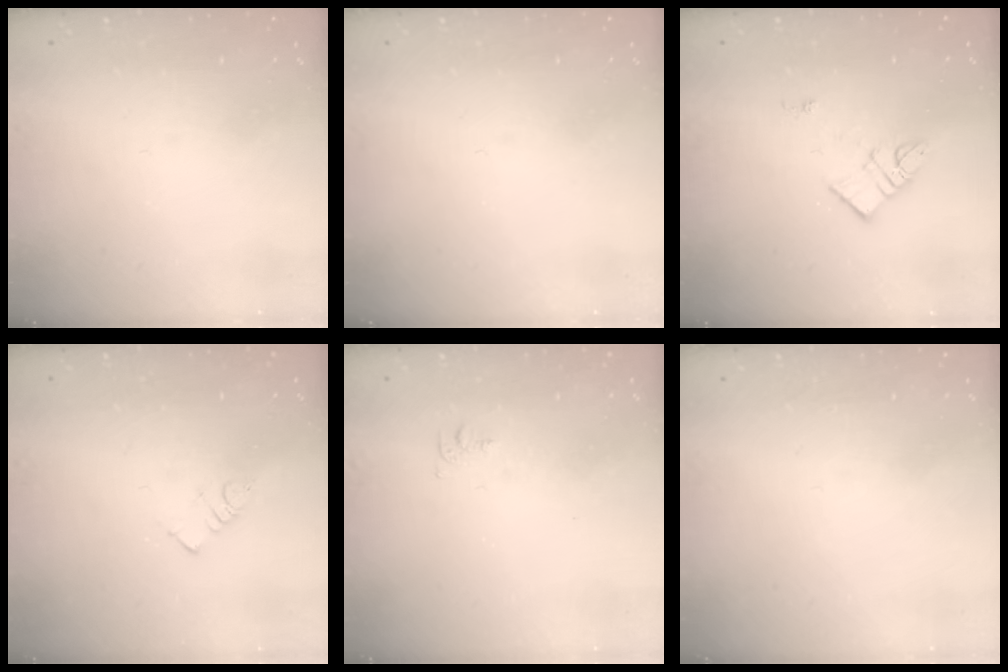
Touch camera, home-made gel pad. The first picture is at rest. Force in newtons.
{"total": 0.0}
{"total": 5.9, "press": 5.9, "slide": 0.4}
{"total": 2.7, "press": 2.7, "slide": 0.4}
{"total": 6.5, "press": 6.5, "slide": 0.9}
{"total": 1.6, "press": 1.6, "slide": 0.1}